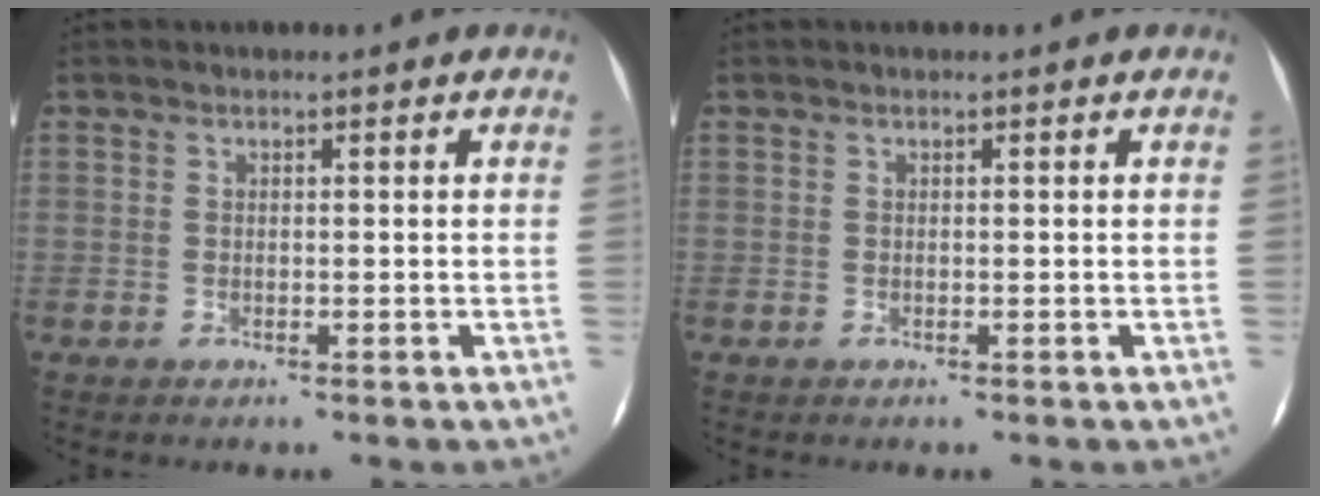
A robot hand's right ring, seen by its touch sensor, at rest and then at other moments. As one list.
[{"total": 0.0}]